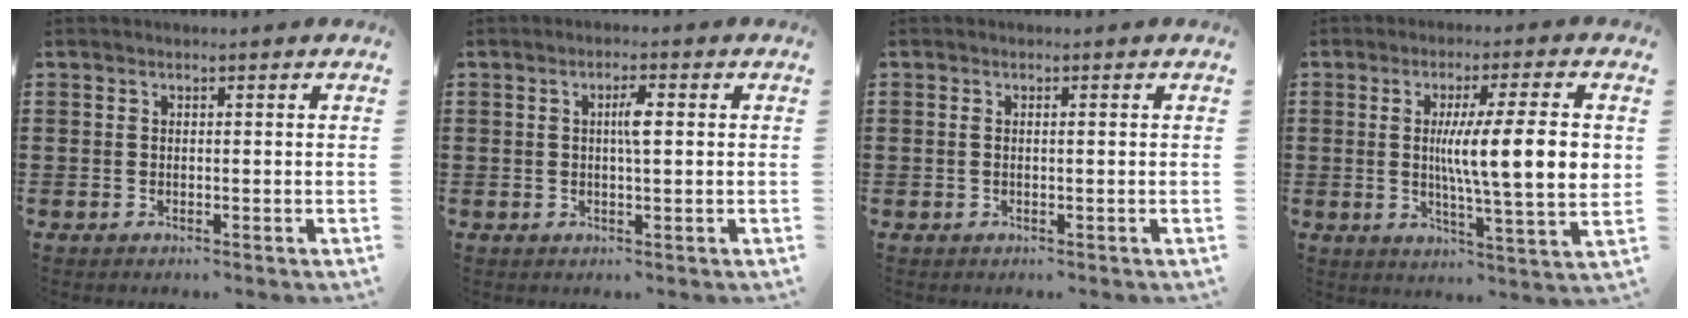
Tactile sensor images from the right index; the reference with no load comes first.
{"total": 2.9, "force": [0.4, 0.5, 2.8], "torque": [-0.055, 0.002, 0.004]}
{"total": 0.7, "force": [0.1, 0.1, 0.7], "torque": [-0.013, -0.002, 0.003]}
{"total": 11.3, "force": [1.6, 1.5, 11.1], "torque": [-0.187, -0.001, 0.020]}